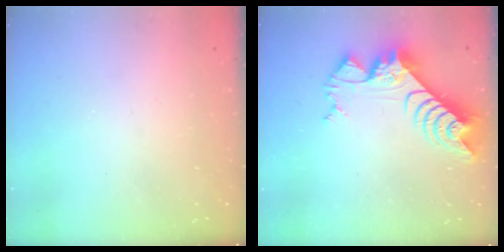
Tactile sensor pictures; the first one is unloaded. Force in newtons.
{"total": 10.6, "press": 10.6, "slide": 0.9}